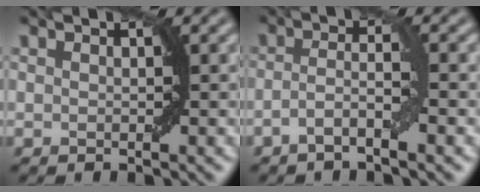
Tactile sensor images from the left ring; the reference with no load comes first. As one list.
[{"total": 2.7, "force": [-1.3, 0.3, 2.4], "torque": [-0.046, 0.009, -0.032]}]